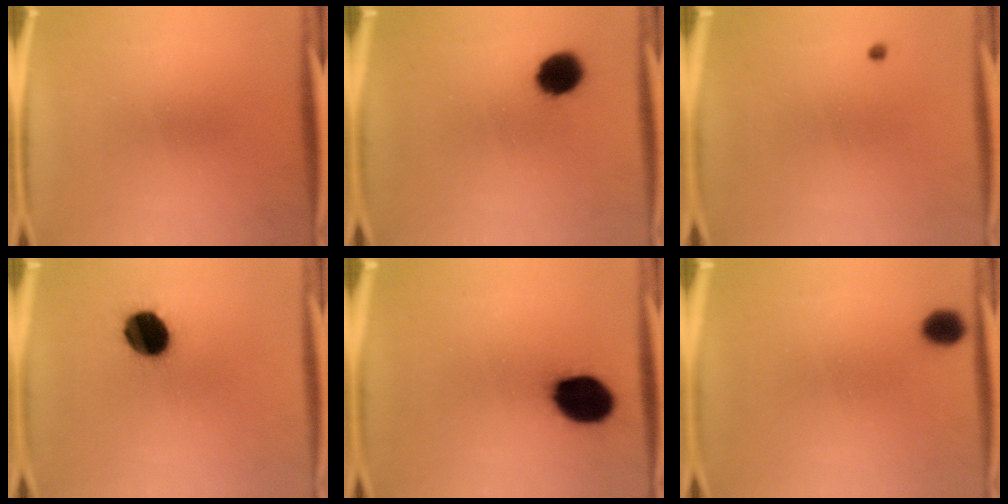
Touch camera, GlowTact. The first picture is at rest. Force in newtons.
{"total": 8.2}
{"total": 0.5}
{"total": 12.2}
{"total": 14.2}
{"total": 2.3}